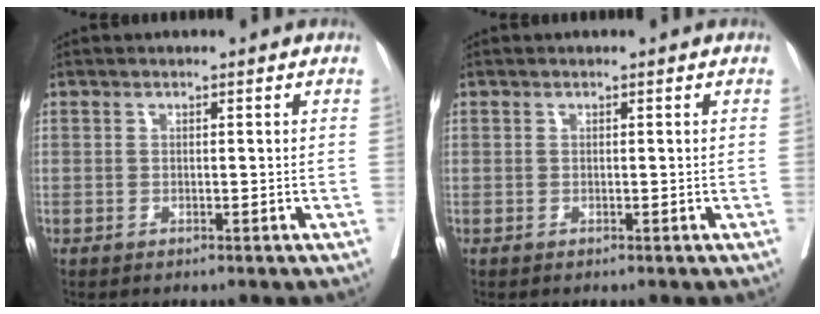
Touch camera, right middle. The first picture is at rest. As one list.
[{"total": 0.0}]